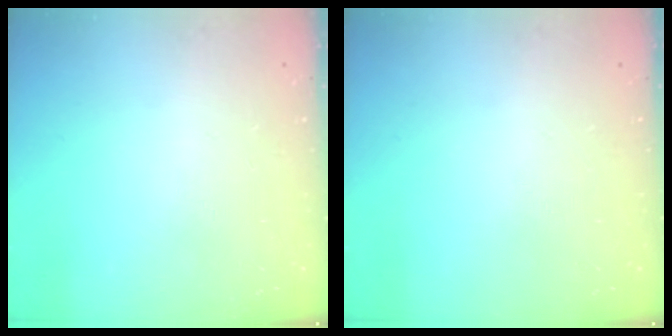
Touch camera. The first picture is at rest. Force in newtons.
{"total": 0.0}